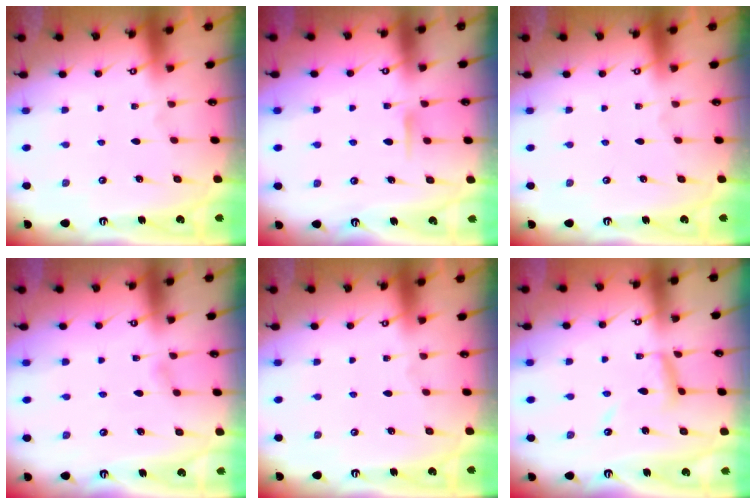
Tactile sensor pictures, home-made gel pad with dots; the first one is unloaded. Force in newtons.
{"total": 4.9, "press": 4.8, "slide": 0.6}
{"total": 0.0}
{"total": 3.7, "press": 3.7, "slide": 0.4}
{"total": 0.0}
{"total": 9.8, "press": 9.7, "slide": 0.9}